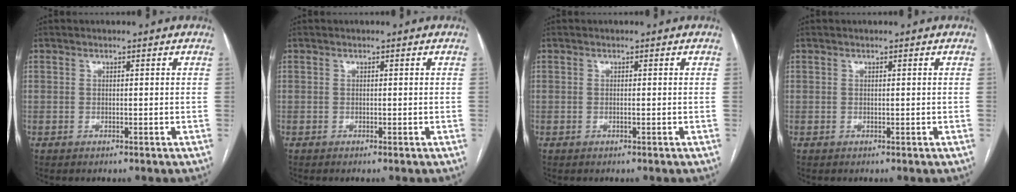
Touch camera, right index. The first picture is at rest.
{"total": 0.0}
{"total": 0.0}
{"total": 0.0}